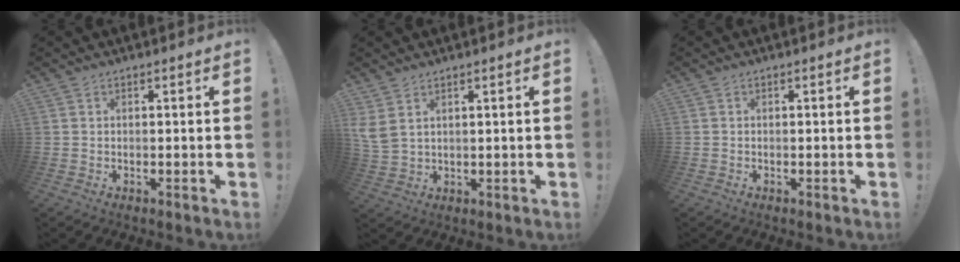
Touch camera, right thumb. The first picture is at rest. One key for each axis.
{"total": 4.6, "fx": 2.4, "fy": 2.4, "fz": 3.1, "tx": -0.065, "ty": -0.010, "tz": 0.049}
{"total": 1.1, "fx": -0.5, "fy": 0.9, "fz": -0.1, "tx": 0.005, "ty": 0.001, "tz": -0.010}